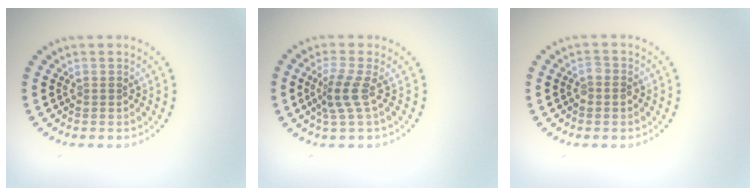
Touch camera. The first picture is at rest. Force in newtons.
{"total": 2.4, "press": 1.7, "slide": 1.7}
{"total": 1.1, "press": 1.0, "slide": 0.3}